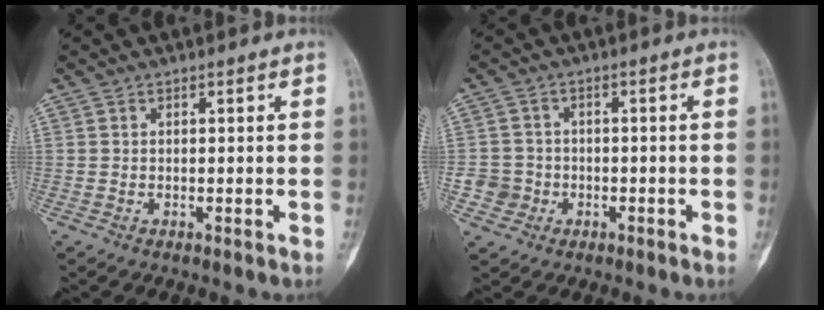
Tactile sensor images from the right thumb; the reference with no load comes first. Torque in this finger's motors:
{"motor_torque": [0.32, 0.03, 0.12, -0.19, -0.02]}